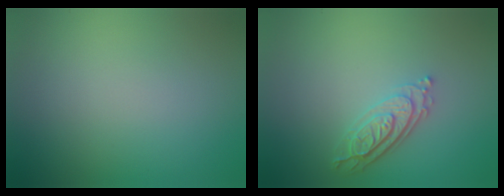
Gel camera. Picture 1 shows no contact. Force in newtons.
{"total": 3.0, "press": 2.6, "slide": 1.5}